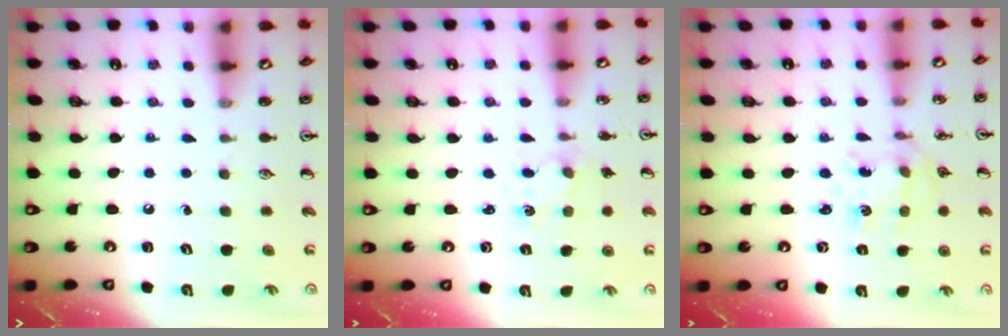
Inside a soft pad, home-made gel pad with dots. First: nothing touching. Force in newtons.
{"total": 1.9, "press": 1.9, "slide": 0.3}
{"total": 1.9, "press": 1.8, "slide": 0.8}